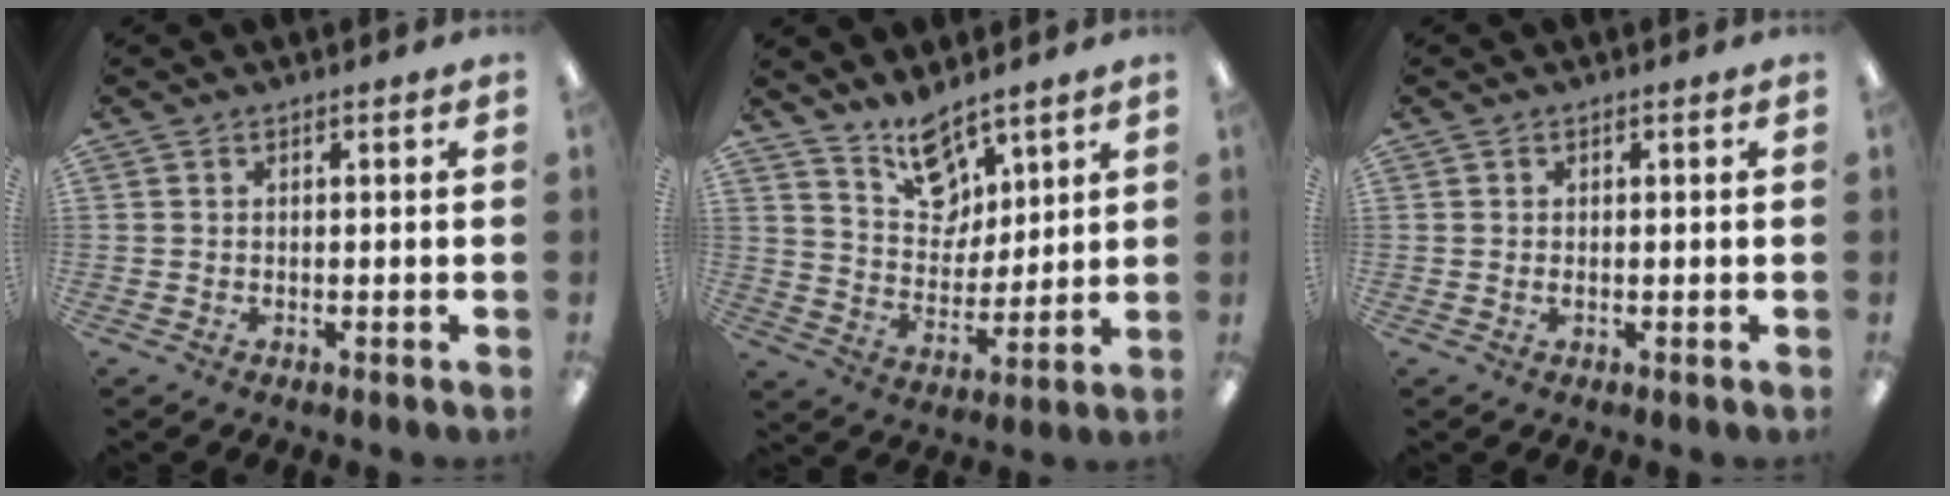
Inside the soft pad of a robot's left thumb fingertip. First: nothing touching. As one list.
[{"total": 11.1, "force": [8.6, 6.0, 3.6], "torque": [-0.057, -0.055, 0.161]}, {"total": 0.7, "force": [0.0, 0.3, 0.6], "torque": [-0.012, 0.002, -0.001]}]